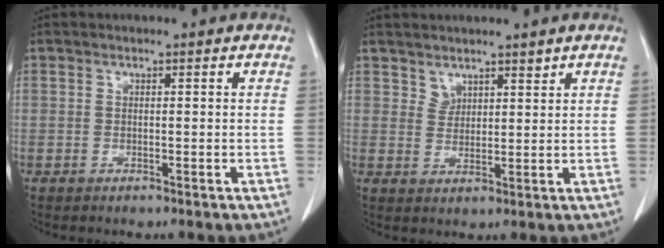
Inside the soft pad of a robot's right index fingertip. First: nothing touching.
{"total": 3.0, "force": [2.6, 1.4, 0.5], "torque": [-0.004, 0.004, 0.047]}